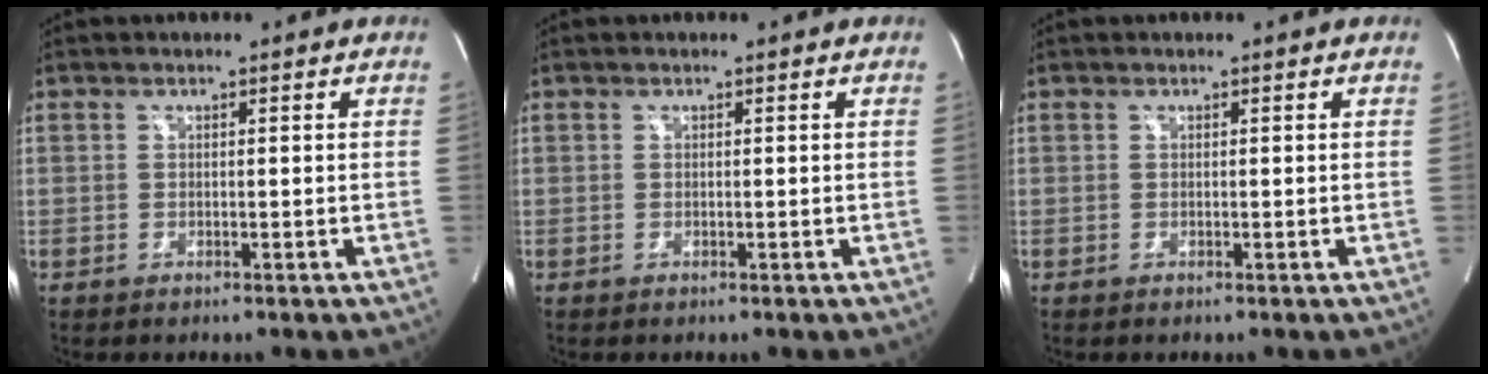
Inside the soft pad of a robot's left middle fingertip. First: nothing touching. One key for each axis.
{"total": 0.0}
{"total": 0.0}